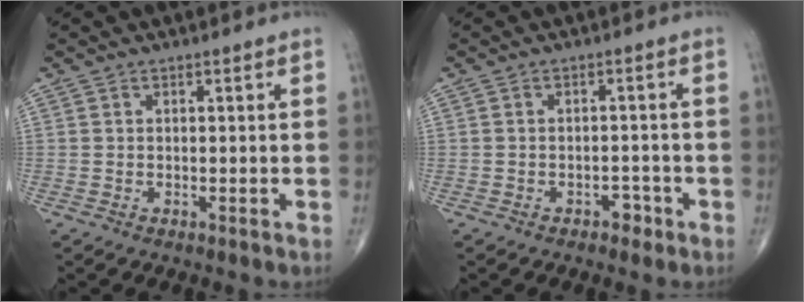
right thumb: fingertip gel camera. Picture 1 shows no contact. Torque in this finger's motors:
{"motor_torque": [2.51, 1.13, 0.10, -0.45, -0.07]}